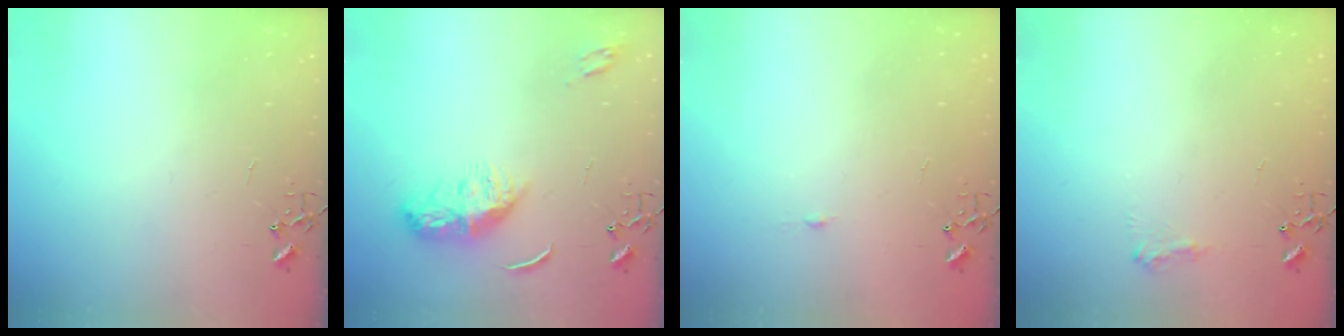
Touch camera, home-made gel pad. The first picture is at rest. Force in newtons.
{"total": 10.4, "press": 10.4, "slide": 0.0}
{"total": 3.3, "press": 3.3, "slide": 0.4}
{"total": 7.9, "press": 7.9, "slide": 0.6}